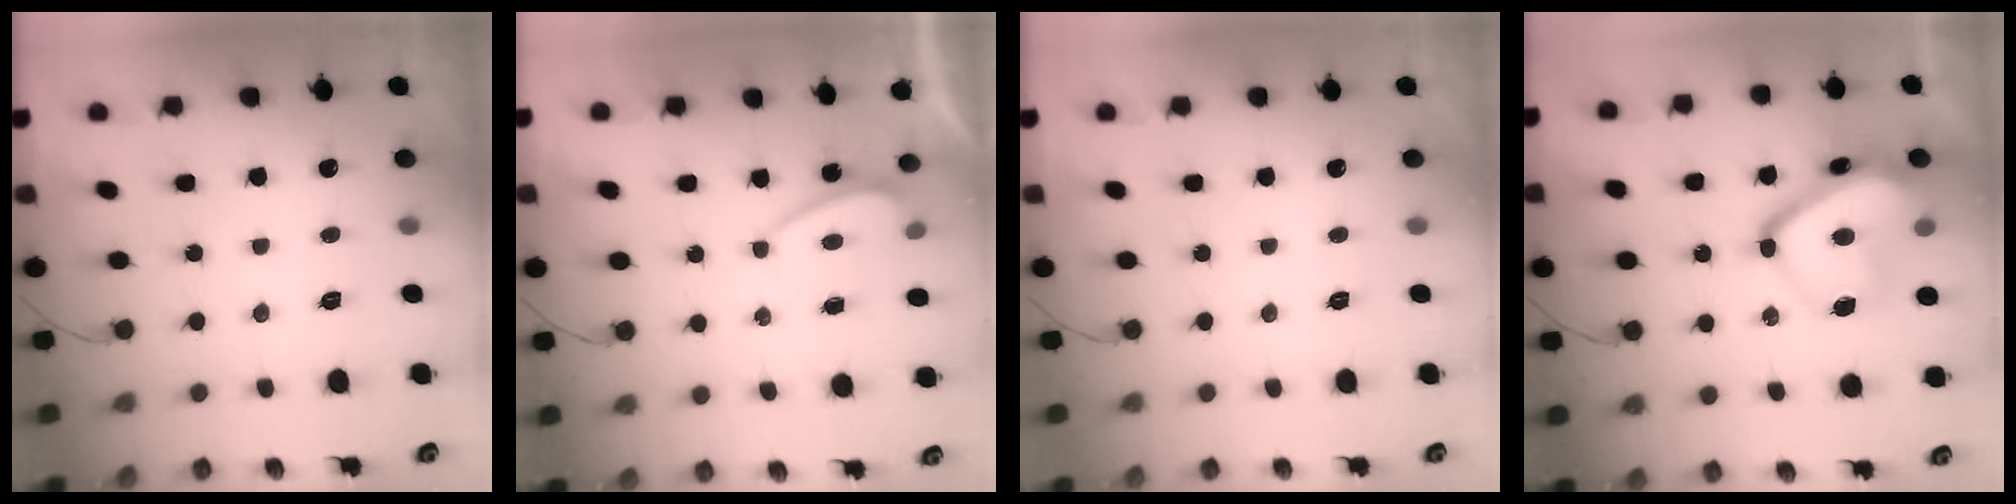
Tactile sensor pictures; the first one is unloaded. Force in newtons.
{"total": 0.6, "press": 0.3, "slide": 0.5}
{"total": 0.0}
{"total": 20.1, "press": 20.0, "slide": 1.8}